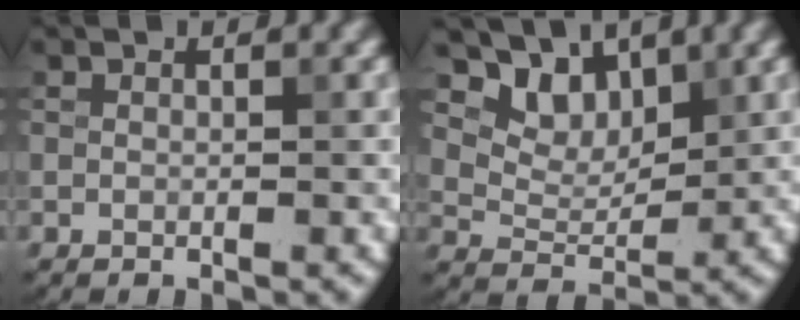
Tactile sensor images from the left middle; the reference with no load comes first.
{"total": 5.0, "force": [3.6, 2.8, 2.1], "torque": [-0.046, -0.009, 0.066]}